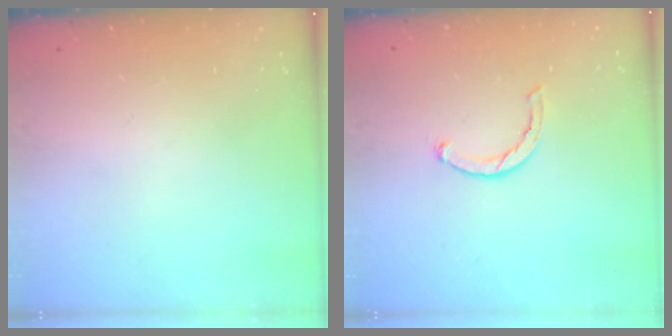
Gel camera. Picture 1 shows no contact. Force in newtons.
{"total": 2.3, "press": 2.3, "slide": 0.4}